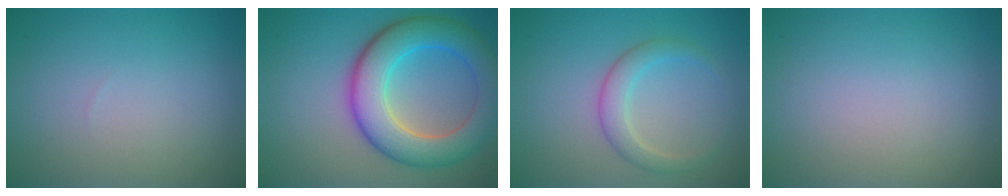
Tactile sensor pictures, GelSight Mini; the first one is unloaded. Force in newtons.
{"total": 8.7, "press": 8.7, "slide": 0.2}
{"total": 2.6, "press": 2.6, "slide": 0.1}
{"total": 0.0}